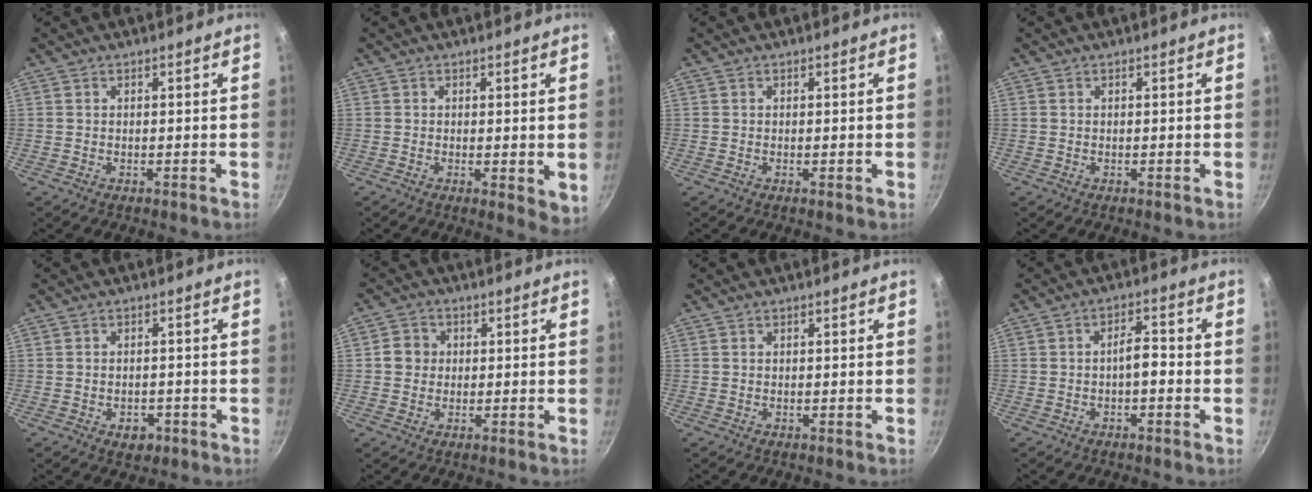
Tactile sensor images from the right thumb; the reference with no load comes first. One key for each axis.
{"total": 4.1, "fx": -0.1, "fy": 1.6, "fz": 3.7, "tx": -0.047, "ty": -0.013, "tz": 0.000}
{"total": 0.0}
{"total": 0.0}
{"total": 3.4, "fx": -1.6, "fy": 2.3, "fz": 1.9, "tx": -0.019, "ty": 0.012, "tz": -0.014}
{"total": 3.6, "fx": 0.1, "fy": 3.4, "fz": 1.2, "tx": 0.001, "ty": 0.008, "tz": -0.006}
{"total": 0.0}
{"total": 3.8, "fx": -1.2, "fy": 1.5, "fz": 3.3, "tx": -0.049, "ty": 0.023, "tz": -0.021}